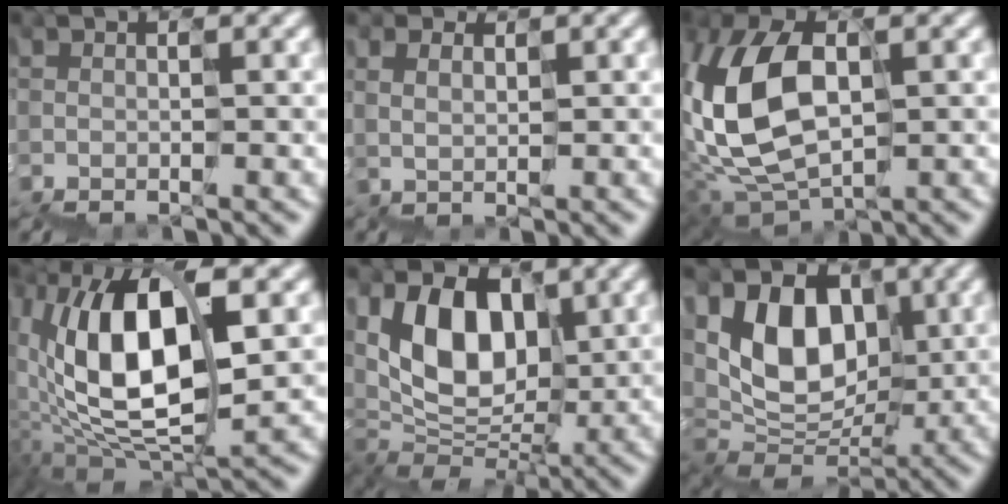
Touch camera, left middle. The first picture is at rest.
{"total": 1.4, "force": [0.8, -0.2, -1.0], "torque": [0.004, 0.011, 0.022]}
{"total": 8.5, "force": [1.0, 5.2, 6.6], "torque": [-0.179, 0.015, 0.019]}
{"total": 8.6, "force": [1.8, 4.1, 7.4], "torque": [-0.155, 0.022, 0.030]}
{"total": 6.5, "force": [2.0, 4.7, 4.0], "torque": [-0.073, 0.014, 0.026]}
{"total": 5.2, "force": [2.0, 4.1, 2.5], "torque": [-0.046, 0.007, 0.030]}